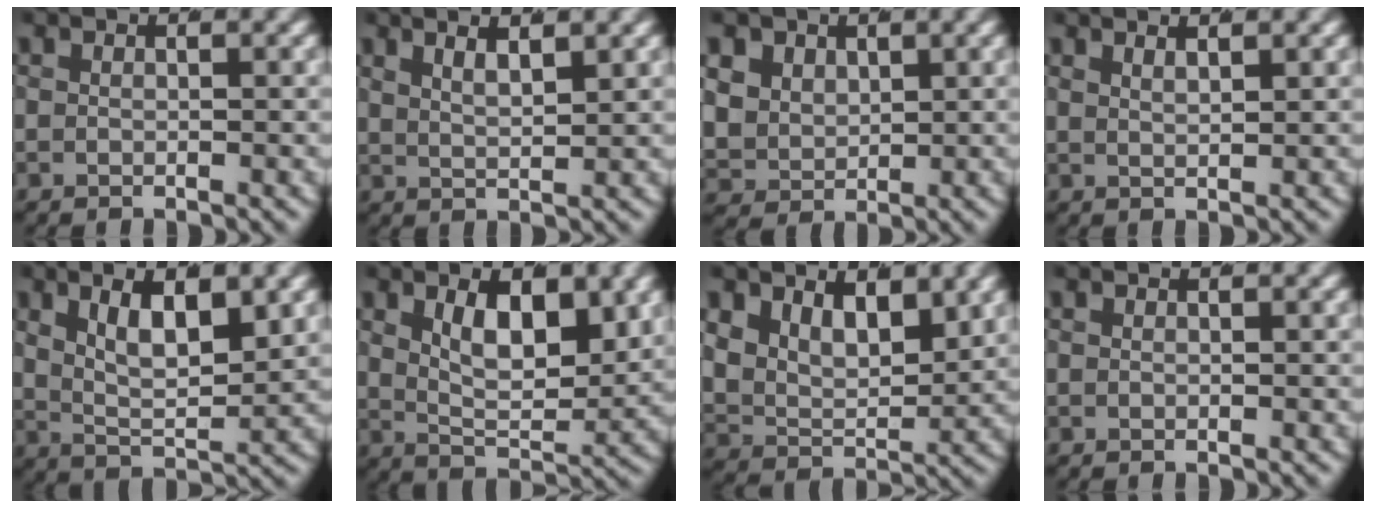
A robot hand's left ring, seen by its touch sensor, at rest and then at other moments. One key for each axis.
{"total": 5.1, "fx": 2.2, "fy": 3.2, "fz": 3.3, "tx": -0.050, "ty": 0.008, "tz": 0.022}
{"total": 6.9, "fx": -0.2, "fy": 6.4, "fz": 2.6, "tx": -0.105, "ty": -0.040, "tz": 0.003}
{"total": 2.8, "fx": 2.0, "fy": 1.2, "fz": 1.5, "tx": -0.017, "ty": 0.007, "tz": 0.028}
{"total": 7.2, "fx": 1.3, "fy": 4.6, "fz": 5.3, "tx": -0.102, "ty": -0.015, "tz": 0.020}
{"total": 7.0, "fx": 1.2, "fy": 4.3, "fz": 5.4, "tx": -0.094, "ty": -0.023, "tz": 0.017}
{"total": 8.4, "fx": 1.5, "fy": 6.9, "fz": 4.7, "tx": -0.111, "ty": -0.029, "tz": 0.019}
{"total": 0.0}